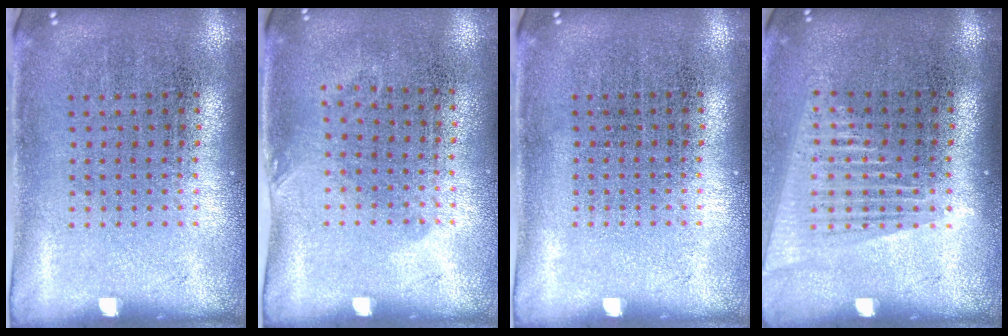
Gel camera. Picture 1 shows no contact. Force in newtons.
{"total": 0.8, "press": 0.6, "slide": 0.5}
{"total": 0.0}
{"total": 1.6, "press": 1.4, "slide": 0.8}